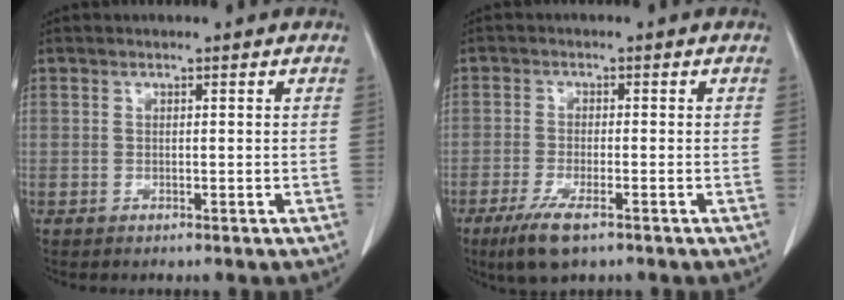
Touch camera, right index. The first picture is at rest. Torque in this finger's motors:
{"motor_torque": [0.52, -0.37, 0.25, 0.06]}